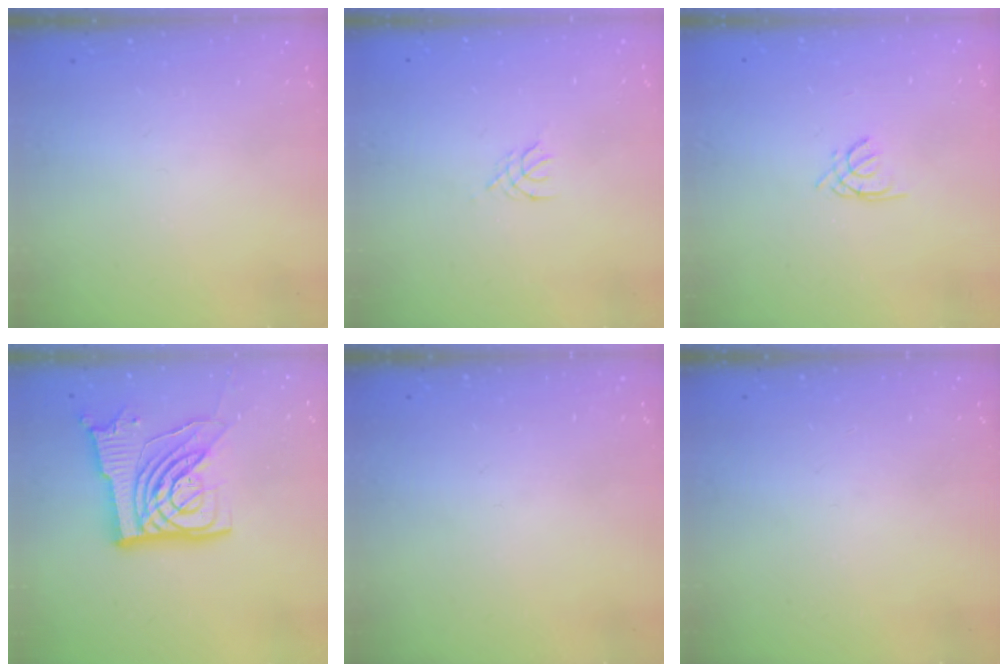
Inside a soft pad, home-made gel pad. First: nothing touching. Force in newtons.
{"total": 1.2, "press": 1.2, "slide": 0.3}
{"total": 1.4, "press": 1.3, "slide": 0.3}
{"total": 19.2, "press": 19.1, "slide": 2.3}
{"total": 0.0}
{"total": 0.0}